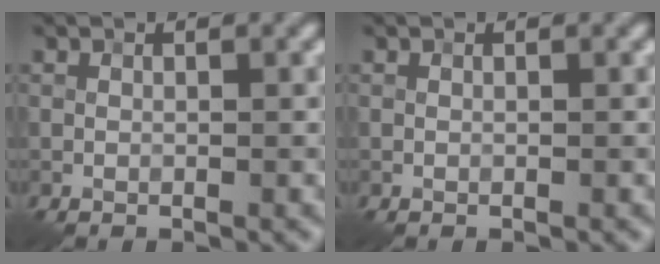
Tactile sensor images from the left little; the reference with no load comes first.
{"total": 0.0}